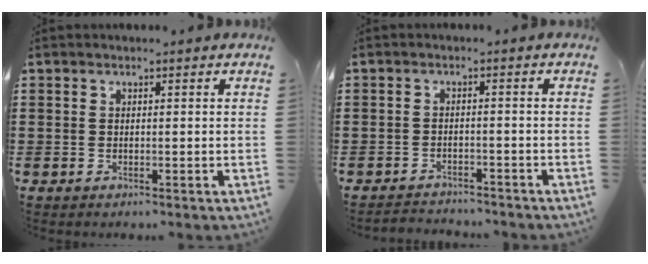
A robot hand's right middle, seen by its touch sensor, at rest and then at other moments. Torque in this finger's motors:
{"motor_torque": [-0.12, 0.09, -0.02, -0.02]}